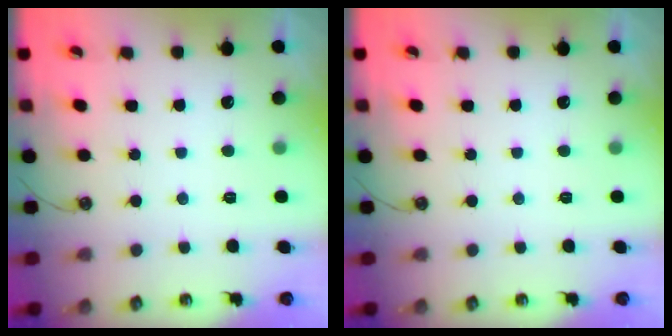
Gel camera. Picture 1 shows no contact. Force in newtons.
{"total": 0.0}